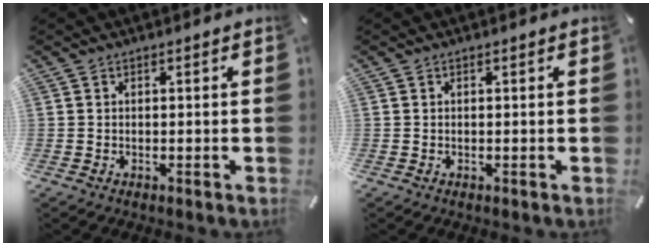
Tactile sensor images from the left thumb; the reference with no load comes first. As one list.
[{"total": 0.0}]